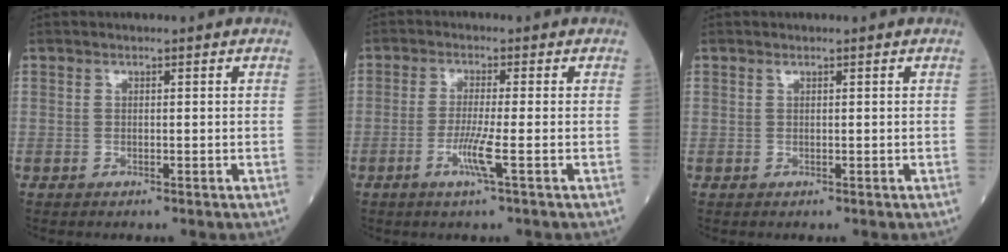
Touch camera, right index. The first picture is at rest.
{"total": 4.2, "force": [-1.5, -0.7, 3.8], "torque": [-0.080, -0.010, -0.033]}
{"total": 0.0}